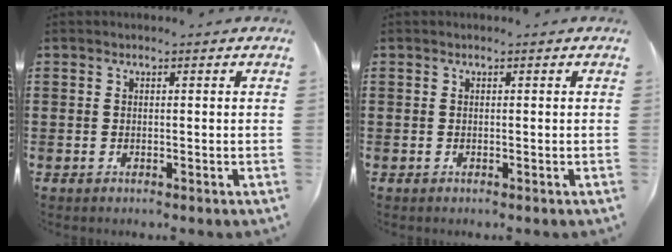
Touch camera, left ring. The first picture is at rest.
{"total": 0.0}